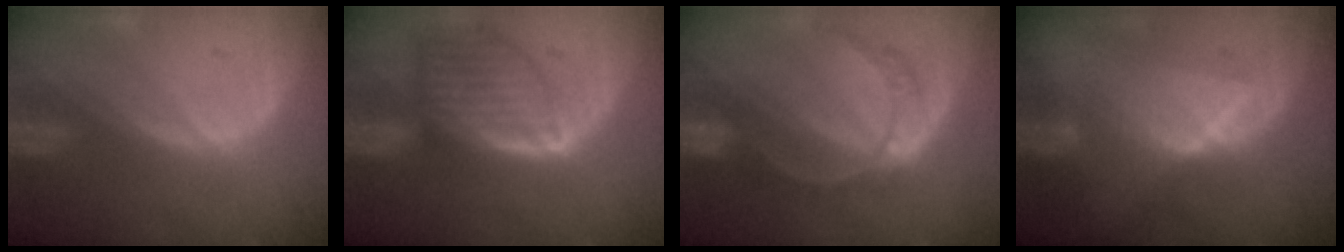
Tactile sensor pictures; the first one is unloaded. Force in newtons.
{"total": 8.1, "press": 7.2, "slide": 3.6}
{"total": 7.7, "press": 6.4, "slide": 4.3}
{"total": 6.4, "press": 6.3, "slide": 0.3}